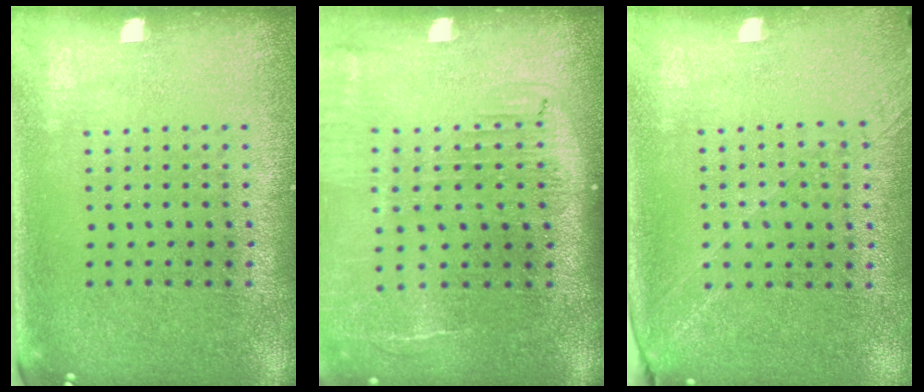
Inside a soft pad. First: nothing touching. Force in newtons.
{"total": 2.0, "press": 1.6, "slide": 1.2}
{"total": 1.2, "press": 1.1, "slide": 0.6}